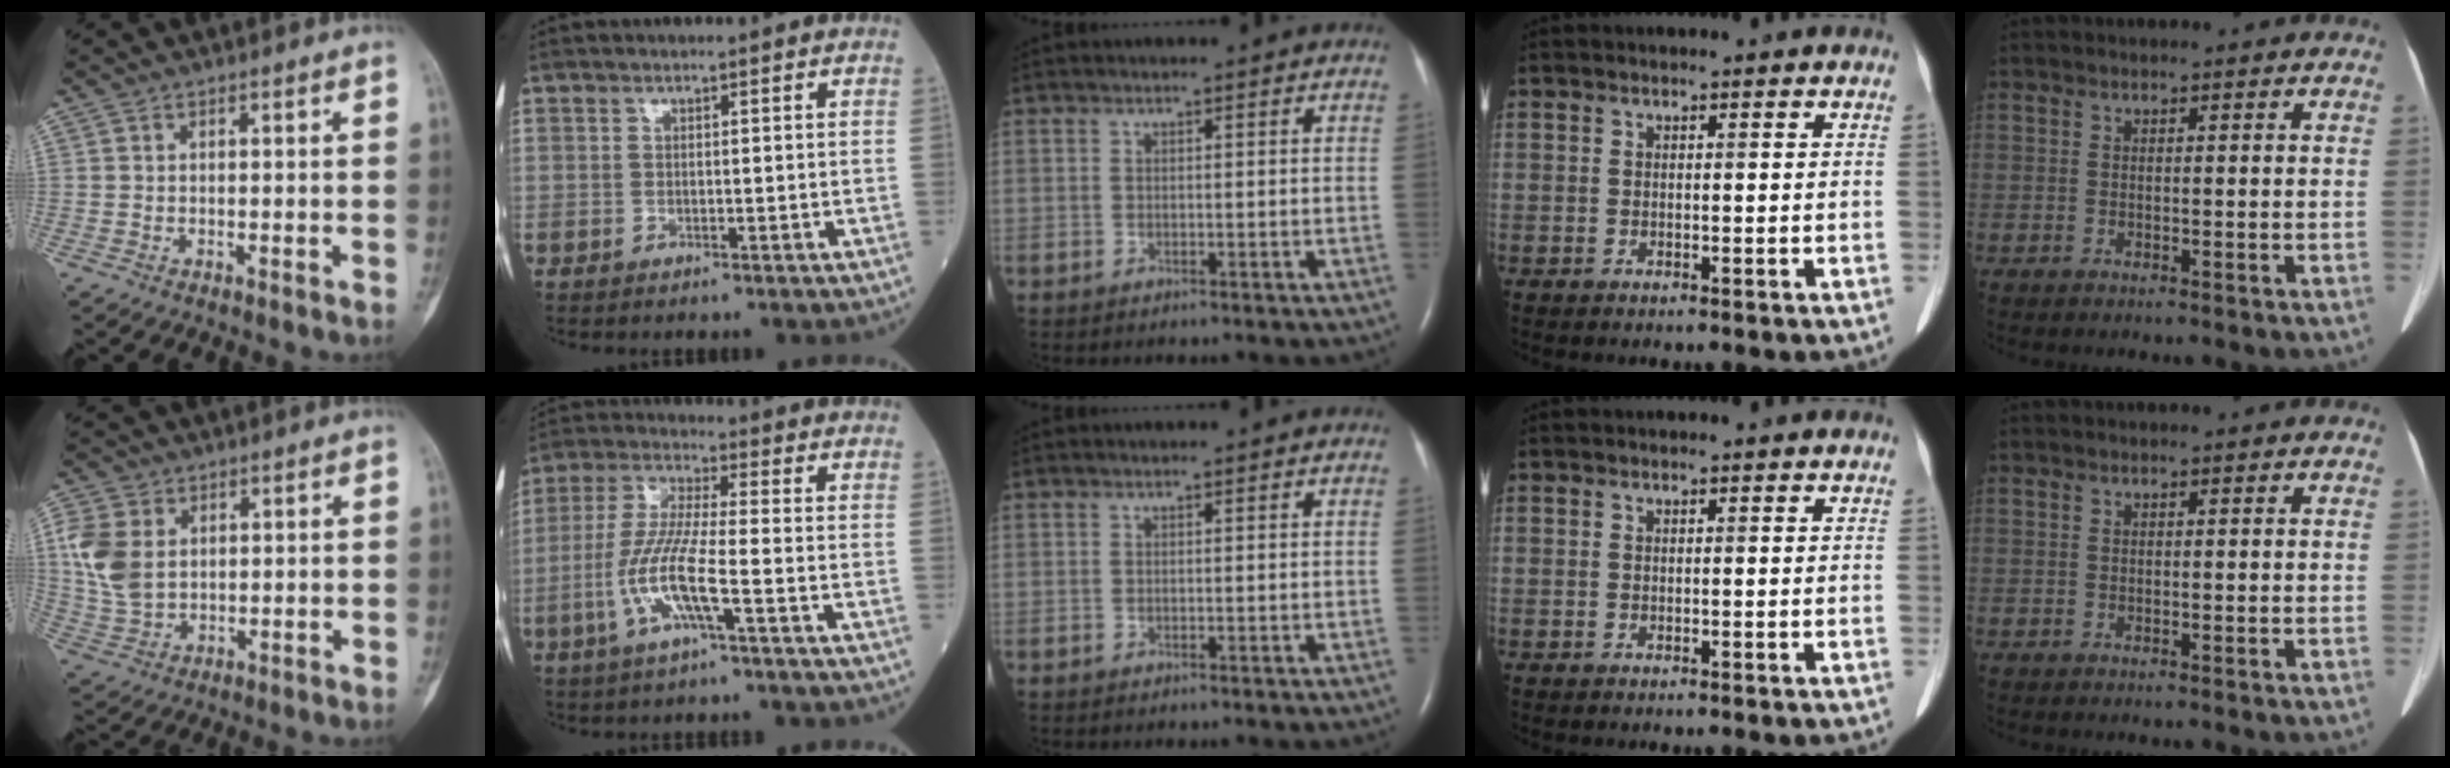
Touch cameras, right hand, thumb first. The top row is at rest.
{"thumb": {"total": 9.5, "force": [2.1, 6.8, 6.3], "torque": [-0.128, -0.004, 0.047]}, "index": {"total": 9.5, "force": [-3.4, 0.3, 8.8], "torque": [-0.187, -0.003, -0.070]}}